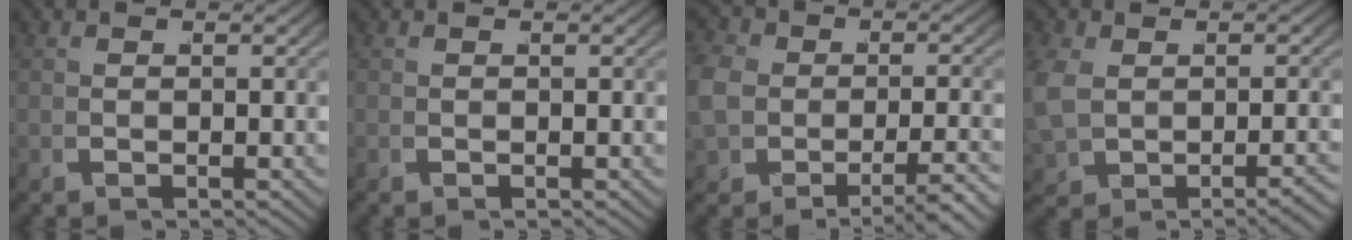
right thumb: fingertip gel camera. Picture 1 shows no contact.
{"total": 0.0}
{"total": 4.6, "force": [-2.1, 3.4, 2.3], "torque": [-0.053, -0.010, -0.034]}
{"total": 3.3, "force": [-0.7, 2.6, 2.0], "torque": [-0.057, -0.008, -0.002]}